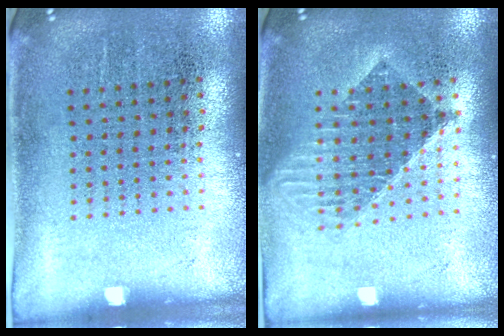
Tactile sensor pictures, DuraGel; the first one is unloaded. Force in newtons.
{"total": 1.5, "press": 1.3, "slide": 0.8}